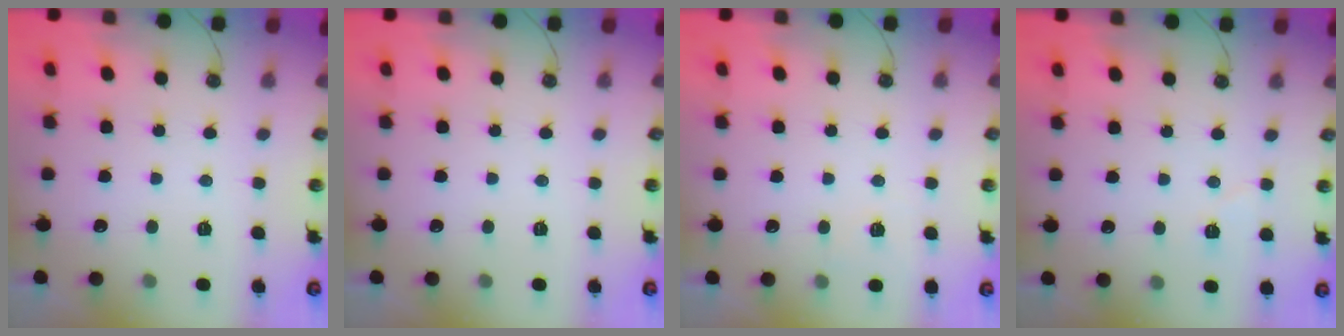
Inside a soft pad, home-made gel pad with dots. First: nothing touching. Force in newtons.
{"total": 0.0}
{"total": 3.6, "press": 3.3, "slide": 1.4}
{"total": 4.2, "press": 4.0, "slide": 1.4}